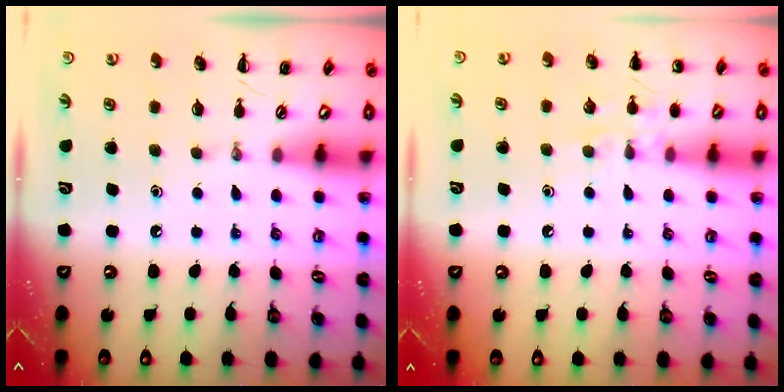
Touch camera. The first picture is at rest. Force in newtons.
{"total": 7.5, "press": 7.4, "slide": 1.6}